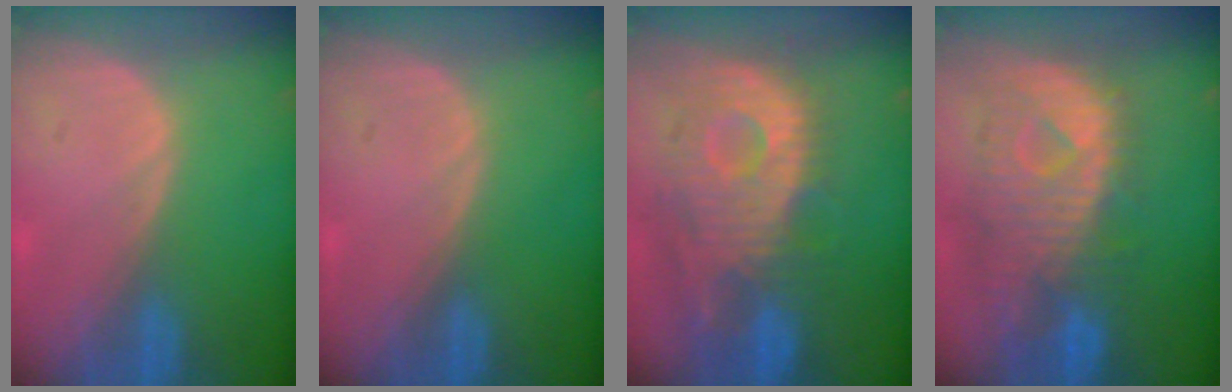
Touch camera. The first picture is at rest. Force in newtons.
{"total": 0.0}
{"total": 12.3, "press": 10.8, "slide": 5.9}
{"total": 11.0, "press": 9.7, "slide": 5.2}